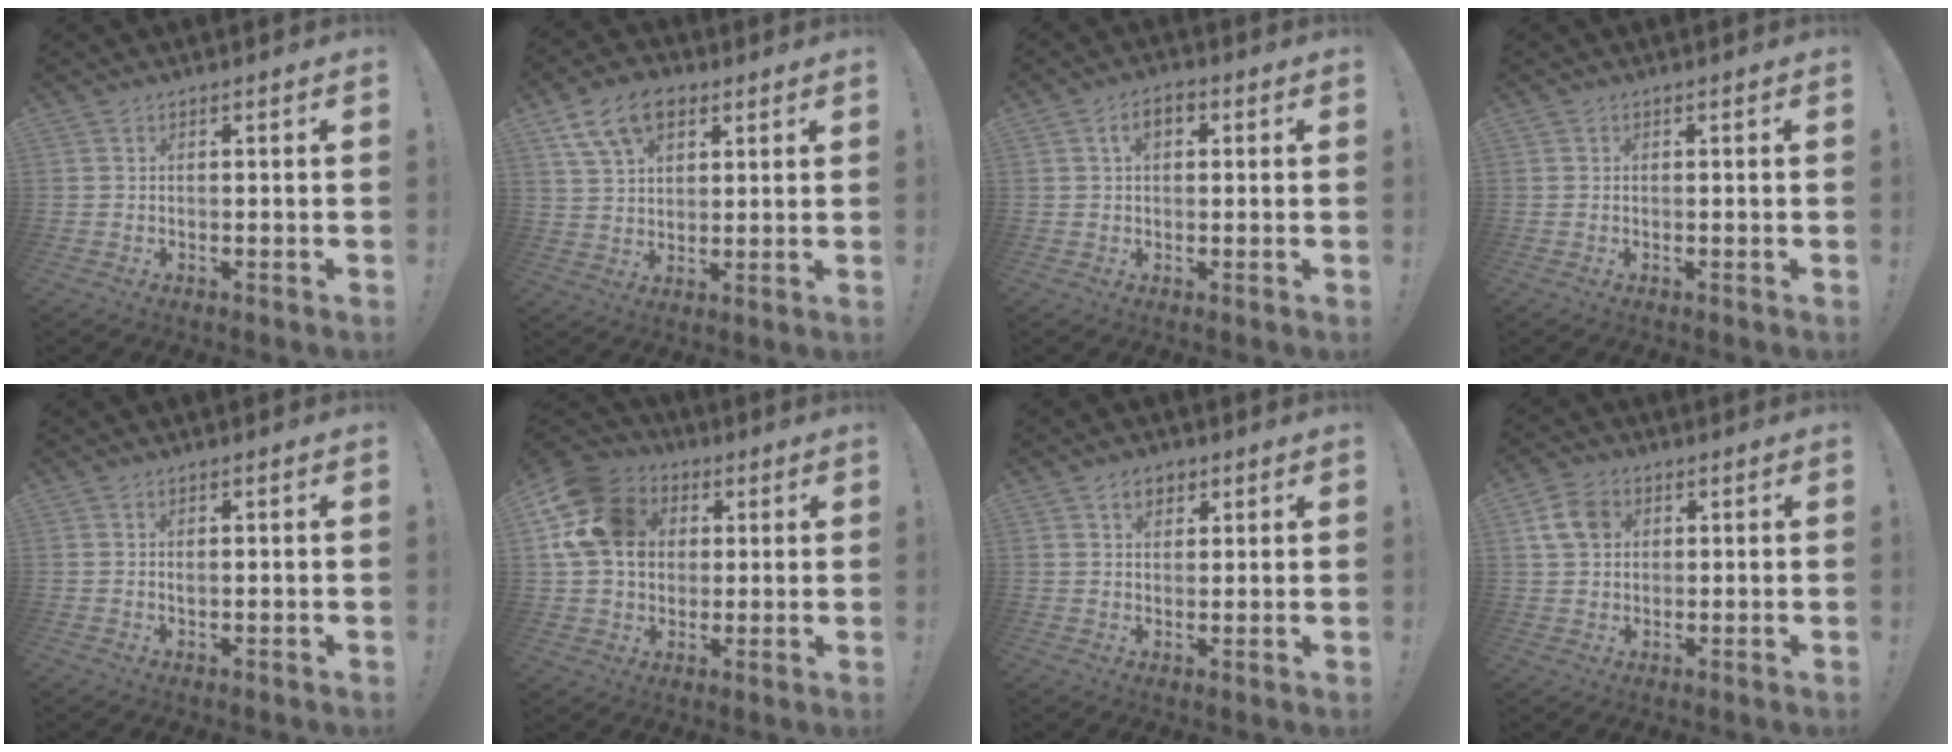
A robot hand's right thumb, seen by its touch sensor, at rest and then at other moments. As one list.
[{"total": 12.9, "force": [6.6, 8.3, 7.3], "torque": [-0.114, -0.018, 0.125]}, {"total": 4.8, "force": [1.2, 2.9, 3.6], "torque": [-0.055, 0.007, 0.020]}, {"total": 0.0}, {"total": 0.6, "force": [0.1, 0.3, 0.5], "torque": [-0.010, 0.001, 0.002]}, {"total": 17.3, "force": [4.0, 13.9, 9.5], "torque": [-0.164, -0.004, 0.079]}, {"total": 4.9, "force": [2.6, 3.6, 2.1], "torque": [-0.020, -0.006, 0.045]}, {"total": 8.3, "force": [2.7, 6.4, 4.5], "torque": [-0.078, 0.003, 0.055]}]